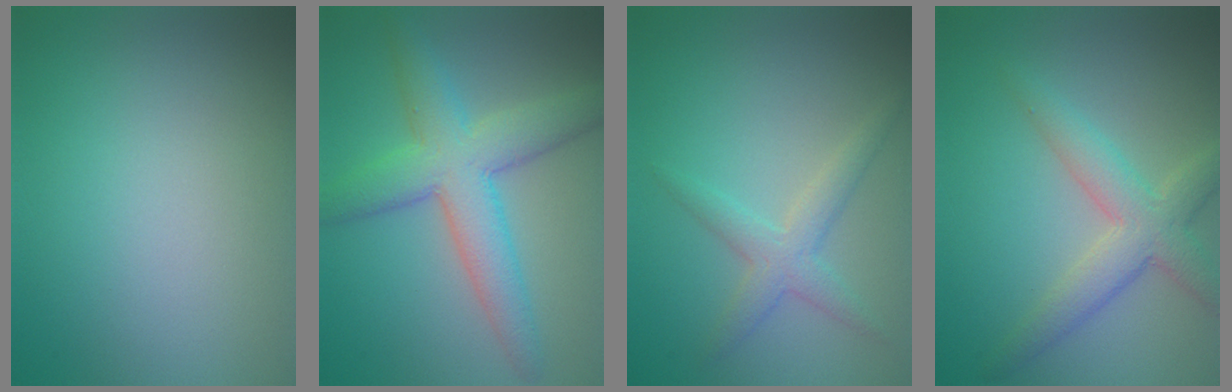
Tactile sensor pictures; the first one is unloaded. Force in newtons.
{"total": 6.7, "press": 6.7, "slide": 0.2}
{"total": 1.7, "press": 1.7, "slide": 0.2}
{"total": 4.5, "press": 4.5, "slide": 0.3}